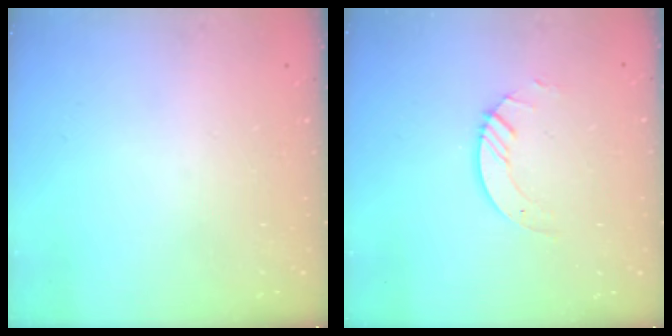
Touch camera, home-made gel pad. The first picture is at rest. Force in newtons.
{"total": 3.1, "press": 3.0, "slide": 0.3}